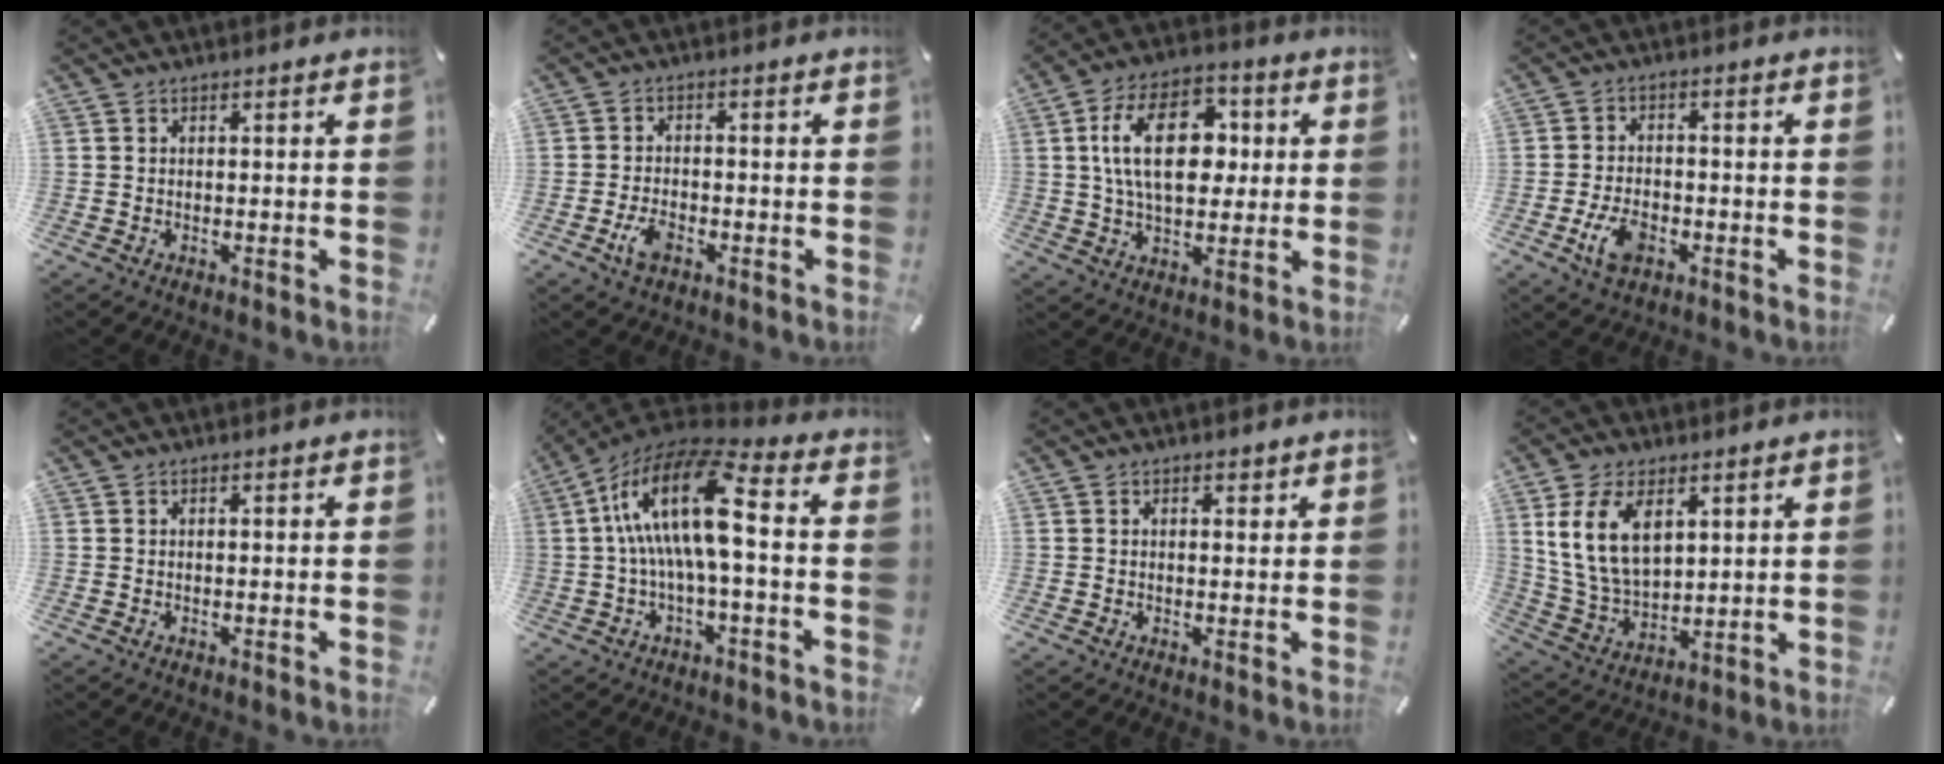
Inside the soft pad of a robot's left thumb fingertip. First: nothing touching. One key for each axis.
{"total": 4.5, "fx": -2.1, "fy": 2.5, "fz": 3.1, "tx": -0.076, "ty": 0.002, "tz": -0.043}
{"total": 17.1, "fx": 2.7, "fy": 10.8, "fz": 12.9, "tx": -0.245, "ty": 0.009, "tz": 0.040}
{"total": 6.6, "fx": -2.8, "fy": 4.1, "fz": 4.4, "tx": -0.101, "ty": 0.009, "tz": -0.053}
{"total": 0.0}
{"total": 19.5, "fx": 1.2, "fy": 7.2, "fz": 18.1, "tx": -0.352, "ty": 0.004, "tz": 0.017}
{"total": 1.1, "fx": 0.5, "fy": 0.8, "fz": 0.5, "tx": -0.003, "ty": 0.001, "tz": 0.006}
{"total": 12.5, "fx": 4.7, "fy": 8.0, "fz": 8.3, "tx": -0.197, "ty": -0.006, "tz": 0.087}